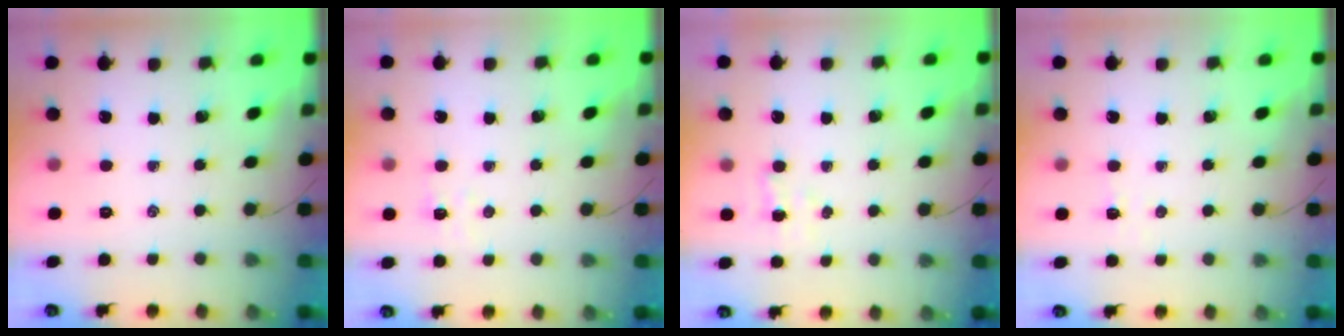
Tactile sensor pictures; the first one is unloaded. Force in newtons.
{"total": 3.4, "press": 3.3, "slide": 0.8}
{"total": 2.5, "press": 2.3, "slide": 0.8}
{"total": 2.6, "press": 2.5, "slide": 0.8}